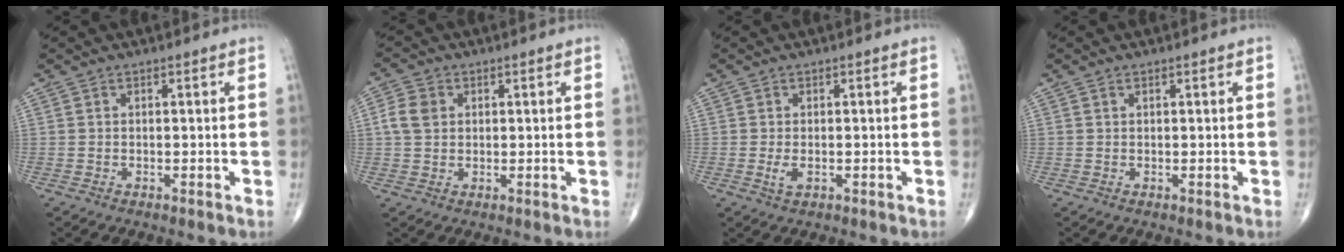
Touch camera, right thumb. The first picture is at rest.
{"total": 4.5, "force": [0.9, 3.6, 2.6], "torque": [-0.050, 0.006, 0.013]}
{"total": 1.9, "force": [-0.4, 1.0, 1.6], "torque": [-0.036, -0.004, -0.006]}
{"total": 0.0}